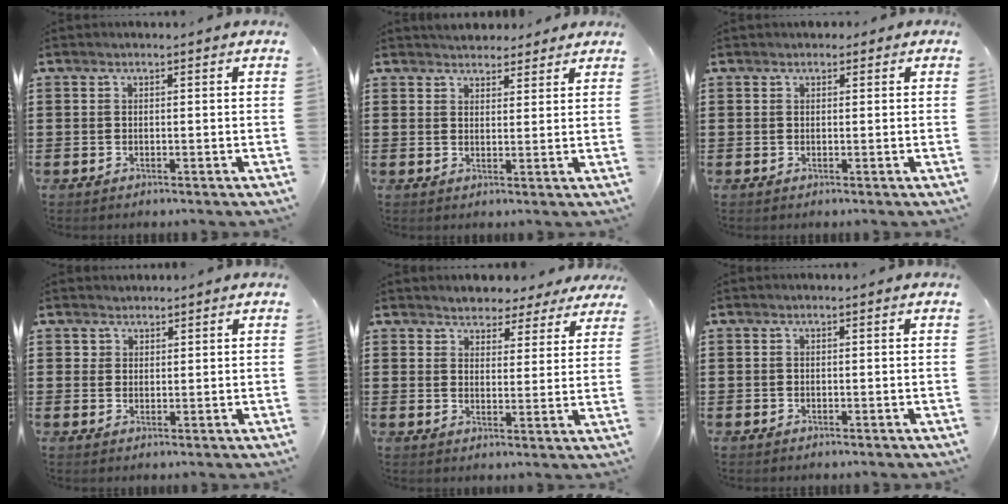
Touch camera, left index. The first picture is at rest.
{"total": 3.2, "force": [2.9, 1.2, 0.0], "torque": [-0.009, -0.001, 0.056]}
{"total": 0.8, "force": [0.4, 0.7, 0.2], "torque": [0.002, 0.002, 0.006]}
{"total": 1.8, "force": [1.4, 1.2, -0.2], "torque": [0.005, 0.001, 0.027]}
{"total": 3.8, "force": [3.6, 1.1, -0.3], "torque": [-0.015, -0.011, 0.066]}
{"total": 0.0}